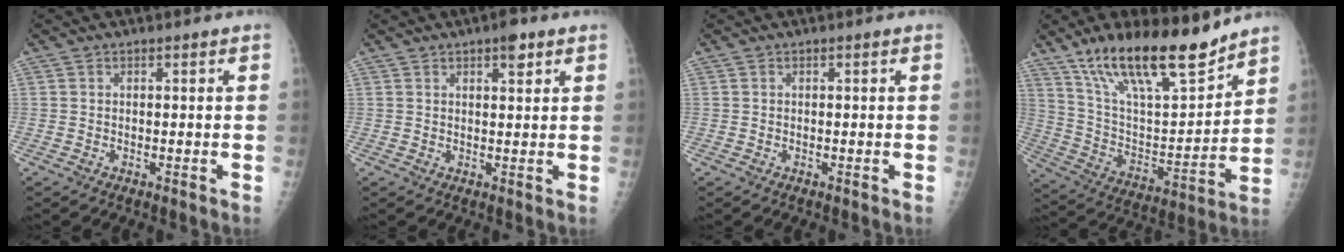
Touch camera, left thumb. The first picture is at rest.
{"total": 3.3, "force": [2.0, 1.2, 2.3], "torque": [-0.024, -0.008, 0.026]}
{"total": 0.0}
{"total": 22.0, "force": [16.2, 6.4, 13.5], "torque": [-0.198, -0.075, 0.289]}